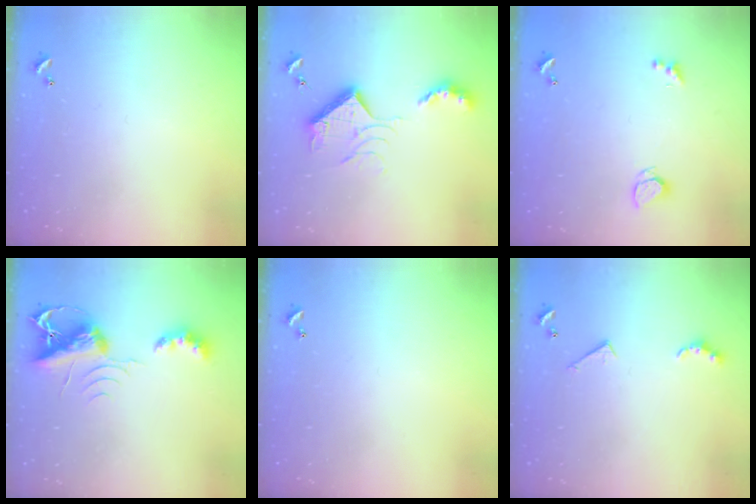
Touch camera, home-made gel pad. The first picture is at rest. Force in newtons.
{"total": 13.3, "press": 13.3, "slide": 0.4}
{"total": 2.4, "press": 2.3, "slide": 0.6}
{"total": 7.1, "press": 7.0, "slide": 0.7}
{"total": 0.0}
{"total": 3.8, "press": 3.8, "slide": 0.6}